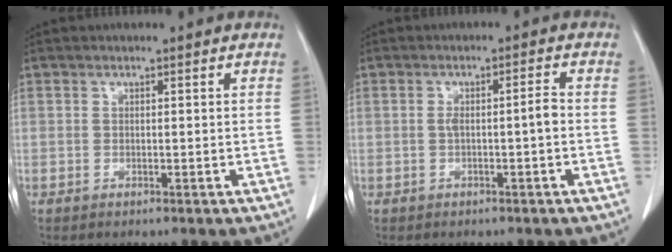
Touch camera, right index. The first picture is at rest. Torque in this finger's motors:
{"motor_torque": [0.37, 0.00, 0.06, 0.04]}